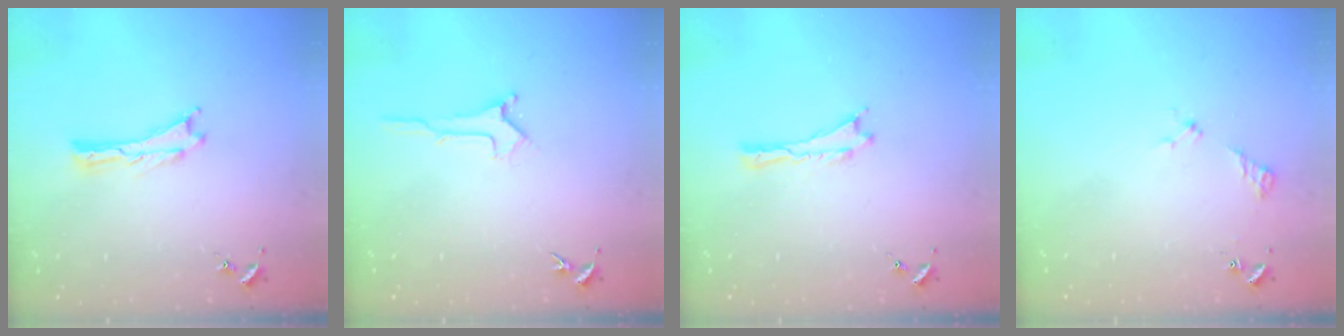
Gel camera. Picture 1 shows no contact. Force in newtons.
{"total": 1.0, "press": 1.0, "slide": 0.0}
{"total": 0.0}
{"total": 2.5, "press": 2.5, "slide": 0.3}